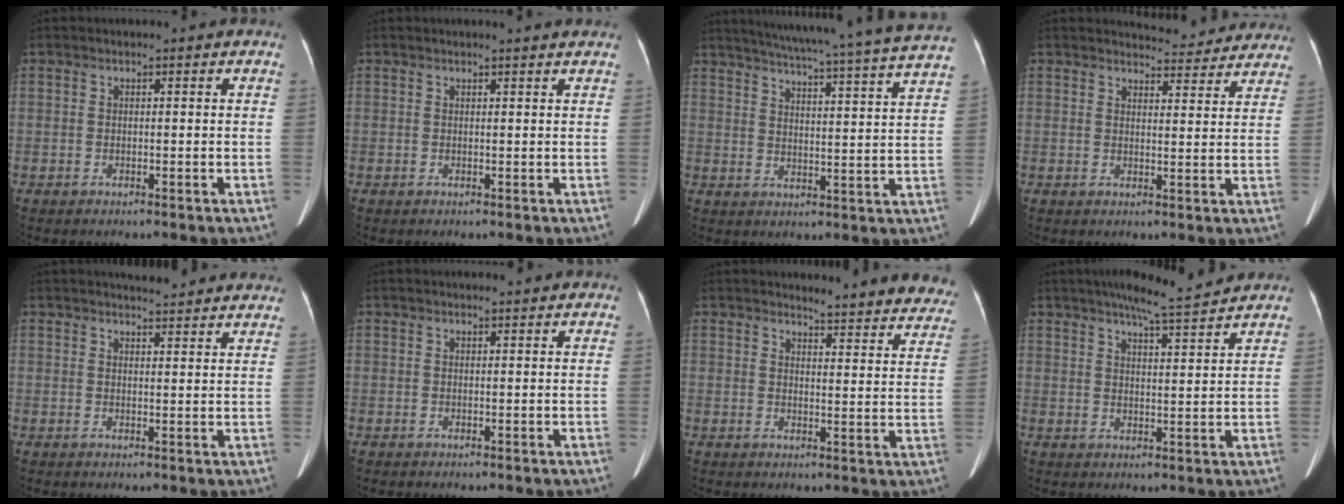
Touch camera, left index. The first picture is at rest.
{"total": 2.6, "force": [2.4, -0.4, 0.8], "torque": [-0.014, 0.004, 0.024]}
{"total": 24.6, "force": [22.2, -1.4, 10.6], "torque": [-0.168, -0.042, 0.277]}
{"total": 9.5, "force": [9.2, 2.0, 0.7], "torque": [0.010, -0.010, 0.092]}
{"total": 8.7, "force": [8.3, 1.1, 2.6], "torque": [-0.029, 0.004, 0.085]}
{"total": 2.5, "force": [2.5, 0.1, 0.6], "torque": [-0.010, 0.016, 0.029]}
{"total": 14.9, "force": [14.4, 2.1, 3.0], "torque": [-0.004, -0.069, 0.134]}
{"total": 8.3, "force": [7.4, -0.3, 3.8], "torque": [-0.065, 0.006, 0.105]}